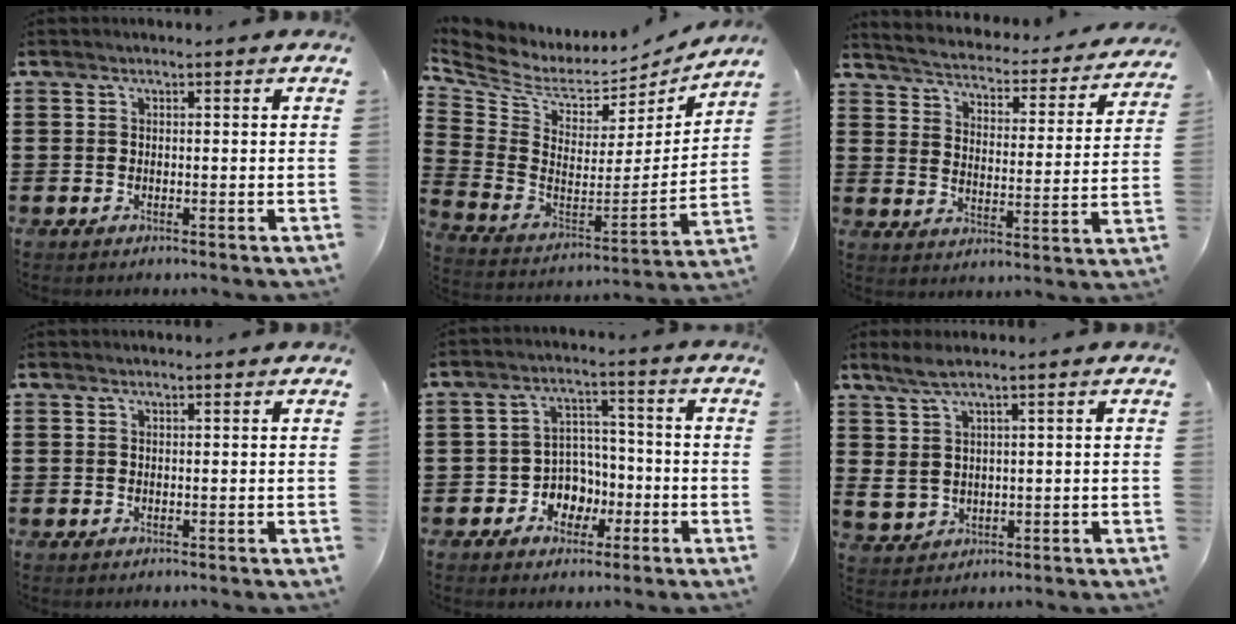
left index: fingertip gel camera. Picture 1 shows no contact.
{"total": 5.7, "force": [4.6, 2.8, 2.0], "torque": [-0.072, -0.045, 0.076]}
{"total": 2.8, "force": [2.7, -0.1, 0.6], "torque": [-0.031, -0.031, 0.035]}
{"total": 0.0}
{"total": 5.3, "force": [-2.0, 4.7, 1.4], "torque": [-0.038, 0.012, -0.036]}
{"total": 4.0, "force": [1.6, 2.0, 3.1], "torque": [-0.078, 0.001, 0.024]}